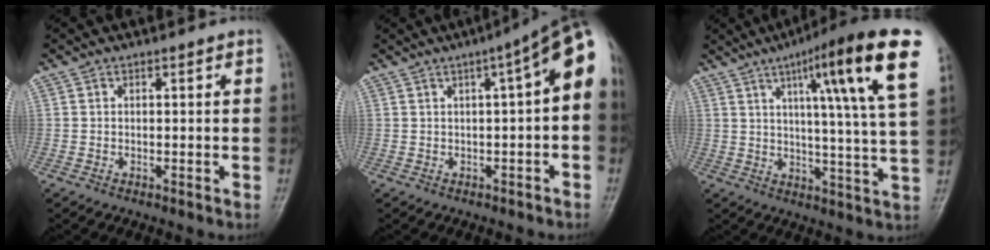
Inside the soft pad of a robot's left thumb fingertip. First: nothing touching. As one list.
[{"total": 9.9, "force": [1.5, 2.6, 9.4], "torque": [-0.115, 0.036, 0.009]}, {"total": 19.6, "force": [9.0, 1.9, 17.3], "torque": [-0.236, -0.024, 0.120]}]